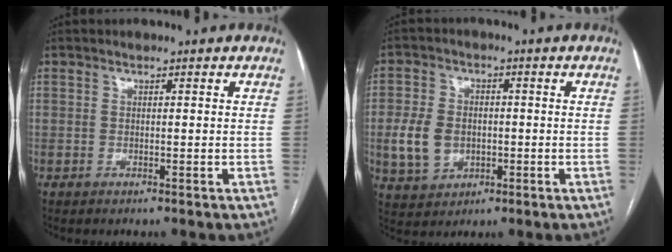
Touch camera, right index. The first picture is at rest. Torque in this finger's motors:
{"motor_torque": [0.91, -0.04, 0.33, 0.05]}